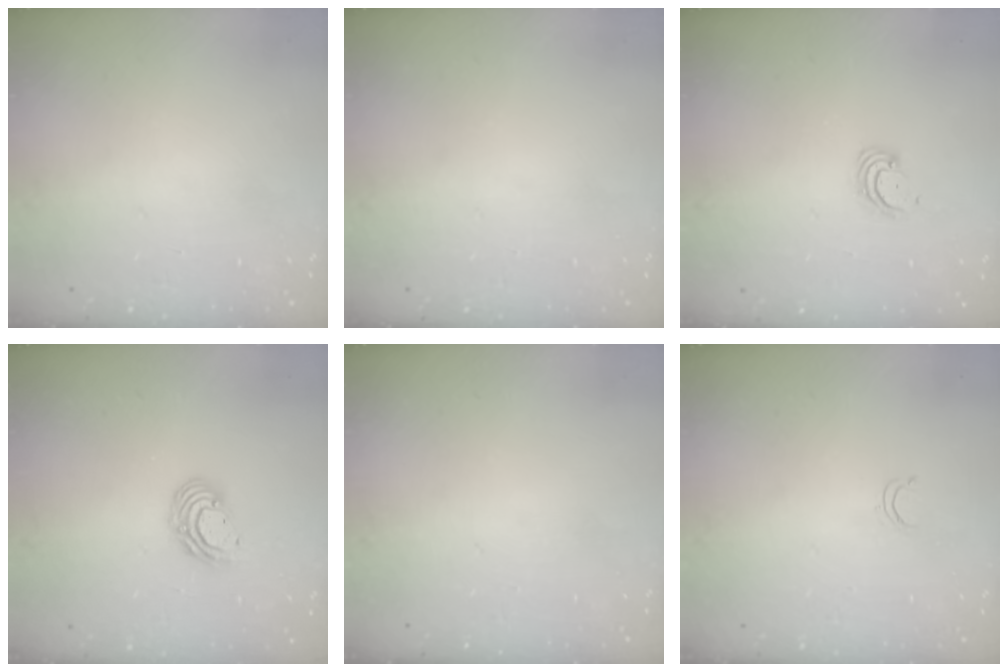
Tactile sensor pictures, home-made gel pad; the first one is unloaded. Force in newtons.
{"total": 0.0}
{"total": 3.8, "press": 3.8, "slide": 0.4}
{"total": 7.6, "press": 7.6, "slide": 0.9}
{"total": 0.0}
{"total": 2.4, "press": 2.4, "slide": 0.2}